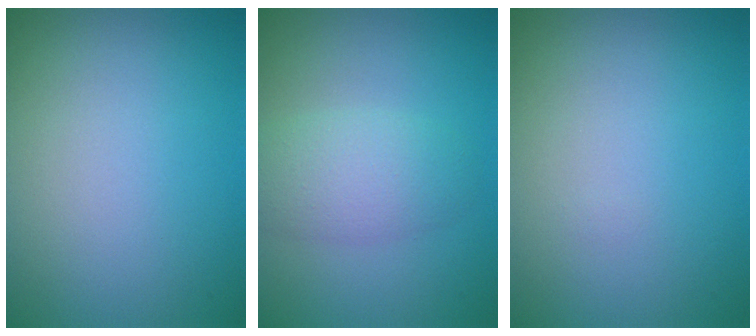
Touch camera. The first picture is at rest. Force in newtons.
{"total": 3.5, "press": 3.5, "slide": 0.3}
{"total": 0.0}